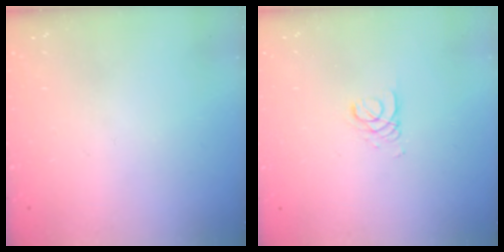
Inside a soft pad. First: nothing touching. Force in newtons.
{"total": 2.7, "press": 2.7, "slide": 0.3}